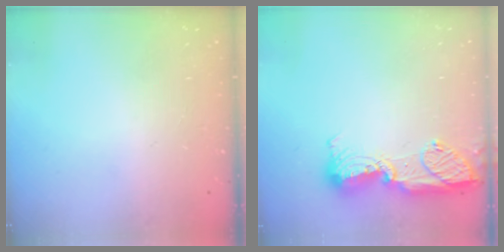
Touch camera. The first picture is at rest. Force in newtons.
{"total": 14.9, "press": 13.8, "slide": 5.6}